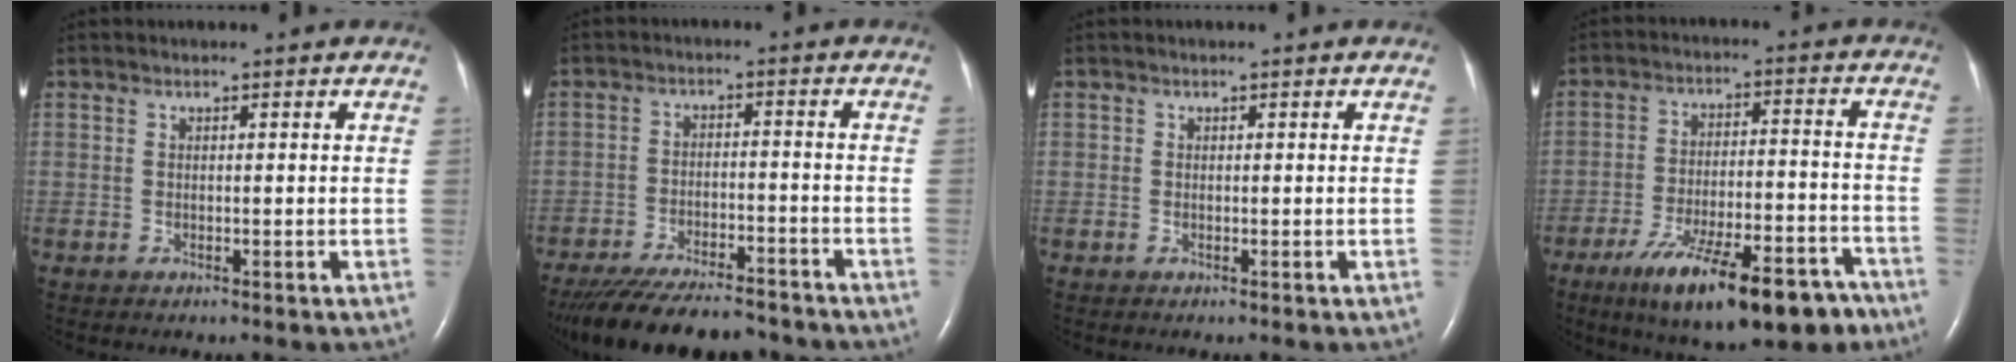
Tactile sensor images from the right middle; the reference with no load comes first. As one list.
[{"total": 15.7, "force": [-13.8, 3.6, 6.6], "torque": [-0.134, -0.018, -0.206]}, {"total": 4.3, "force": [0.0, 4.1, 1.3], "torque": [-0.028, 0.020, -0.005]}, {"total": 17.5, "force": [-11.7, 4.8, 12.1], "torque": [-0.162, -0.001, -0.183]}]